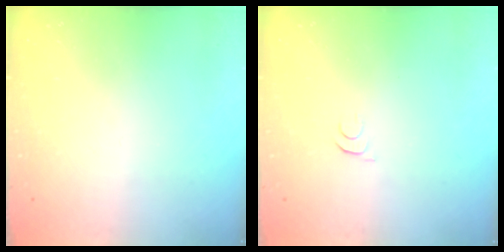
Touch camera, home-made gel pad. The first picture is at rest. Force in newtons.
{"total": 3.5, "press": 3.5, "slide": 0.5}